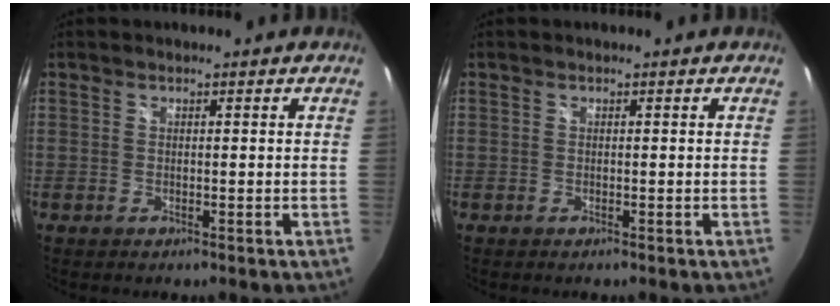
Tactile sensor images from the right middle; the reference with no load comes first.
{"total": 0.0}